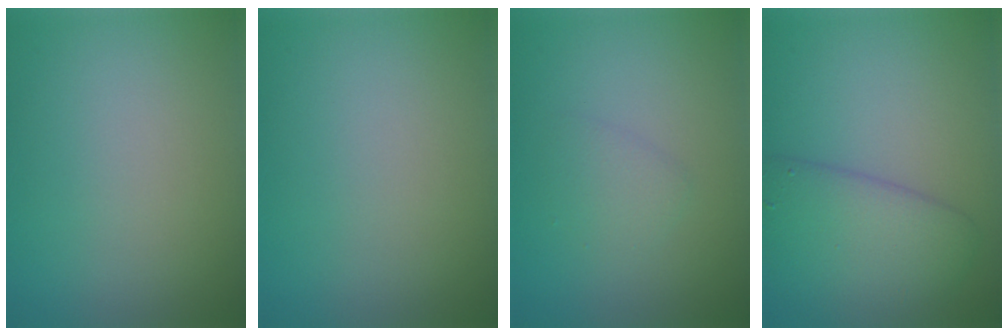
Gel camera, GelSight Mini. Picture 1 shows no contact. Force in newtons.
{"total": 0.0}
{"total": 1.4, "press": 1.4, "slide": 0.0}
{"total": 5.0, "press": 5.0, "slide": 0.1}